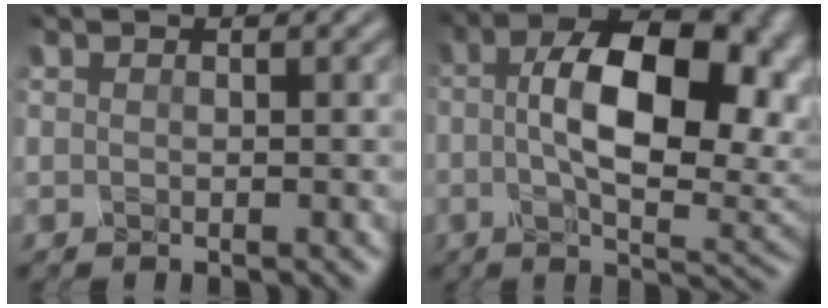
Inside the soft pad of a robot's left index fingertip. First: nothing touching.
{"total": 11.0, "force": [0.0, 4.8, 9.9], "torque": [-0.151, 0.006, 0.016]}